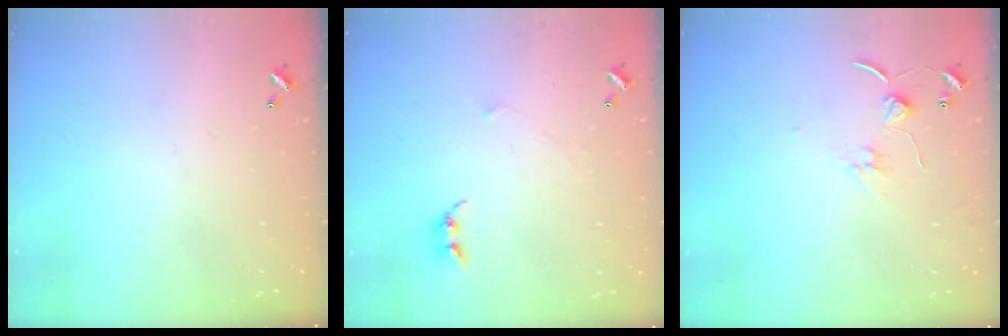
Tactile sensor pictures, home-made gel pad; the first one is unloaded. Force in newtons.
{"total": 1.1, "press": 1.1, "slide": 0.3}
{"total": 2.3, "press": 2.3, "slide": 0.1}